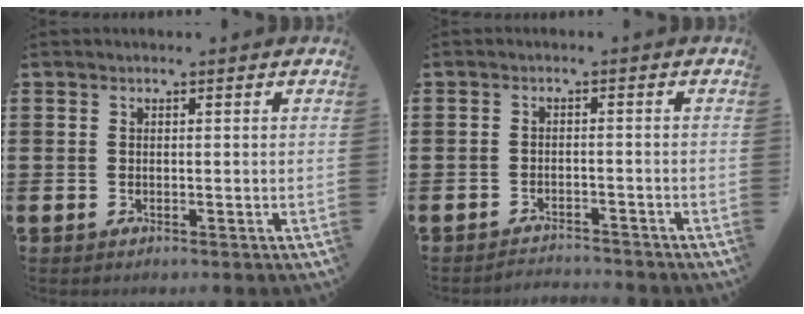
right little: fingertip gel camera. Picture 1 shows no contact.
{"total": 1.8, "force": [-1.8, 0.0, -0.1], "torque": [-0.003, 0.005, -0.038]}